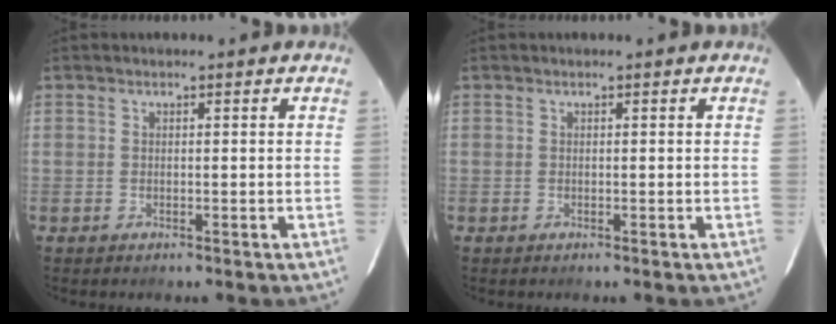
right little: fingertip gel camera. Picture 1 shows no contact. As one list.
[{"total": 0.0}]